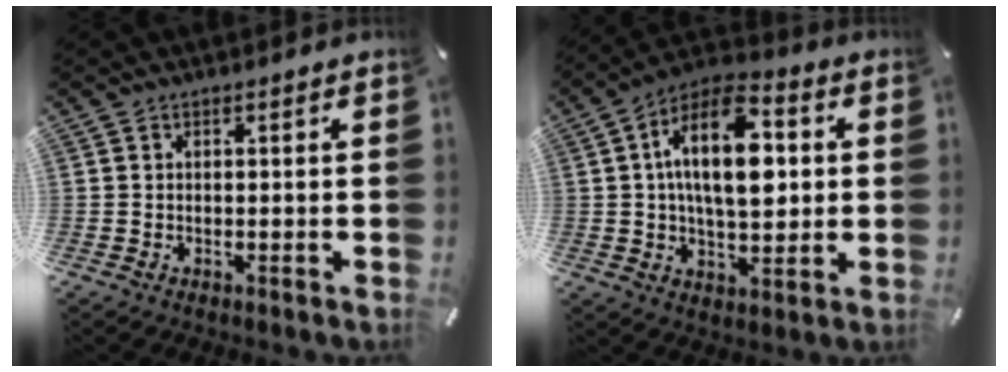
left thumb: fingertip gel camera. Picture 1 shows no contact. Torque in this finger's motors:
{"motor_torque": [1.34, 2.62, 1.52, -1.25, 0.68]}